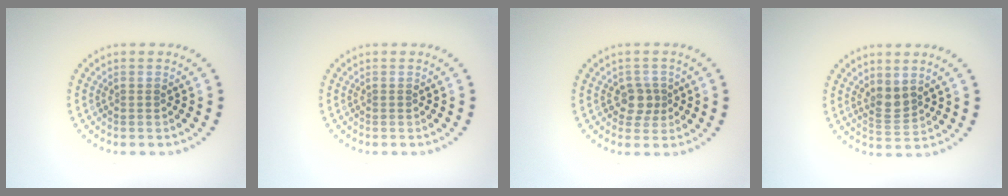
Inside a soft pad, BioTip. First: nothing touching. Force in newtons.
{"total": 0.0}
{"total": 2.0, "press": 1.7, "slide": 1.0}
{"total": 2.2, "press": 1.8, "slide": 1.2}